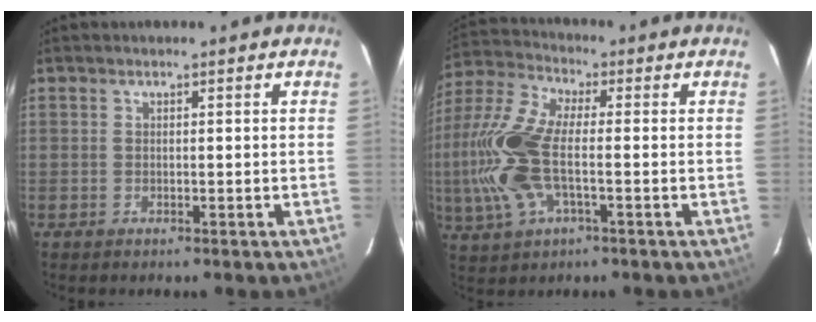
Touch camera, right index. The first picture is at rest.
{"total": 16.1, "force": [-2.4, 6.8, 14.3], "torque": [-0.323, 0.003, -0.052]}